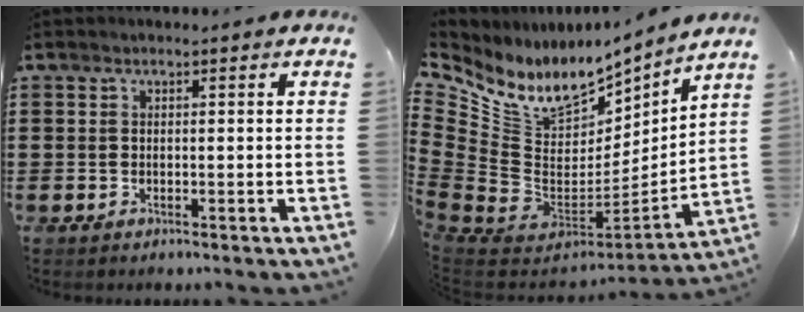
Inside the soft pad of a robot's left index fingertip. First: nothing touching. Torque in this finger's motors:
{"motor_torque": [0.09, -0.13, 0.24, 0.10]}